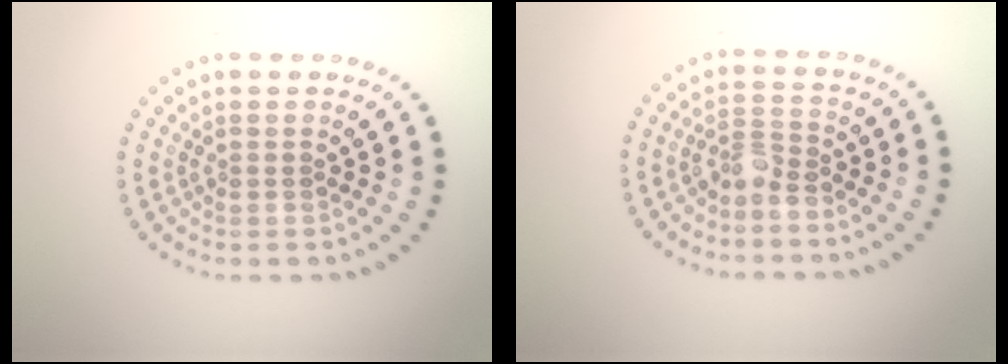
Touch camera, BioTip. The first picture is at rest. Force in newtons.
{"total": 2.1, "press": 1.6, "slide": 1.4}